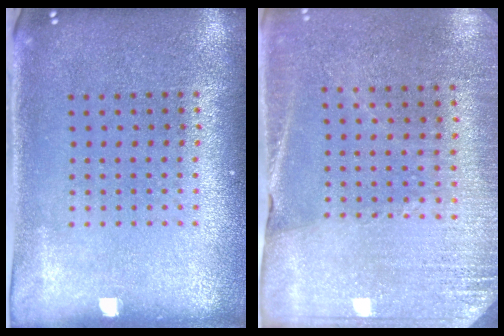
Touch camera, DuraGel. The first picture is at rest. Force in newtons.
{"total": 2.6, "press": 2.5, "slide": 0.6}